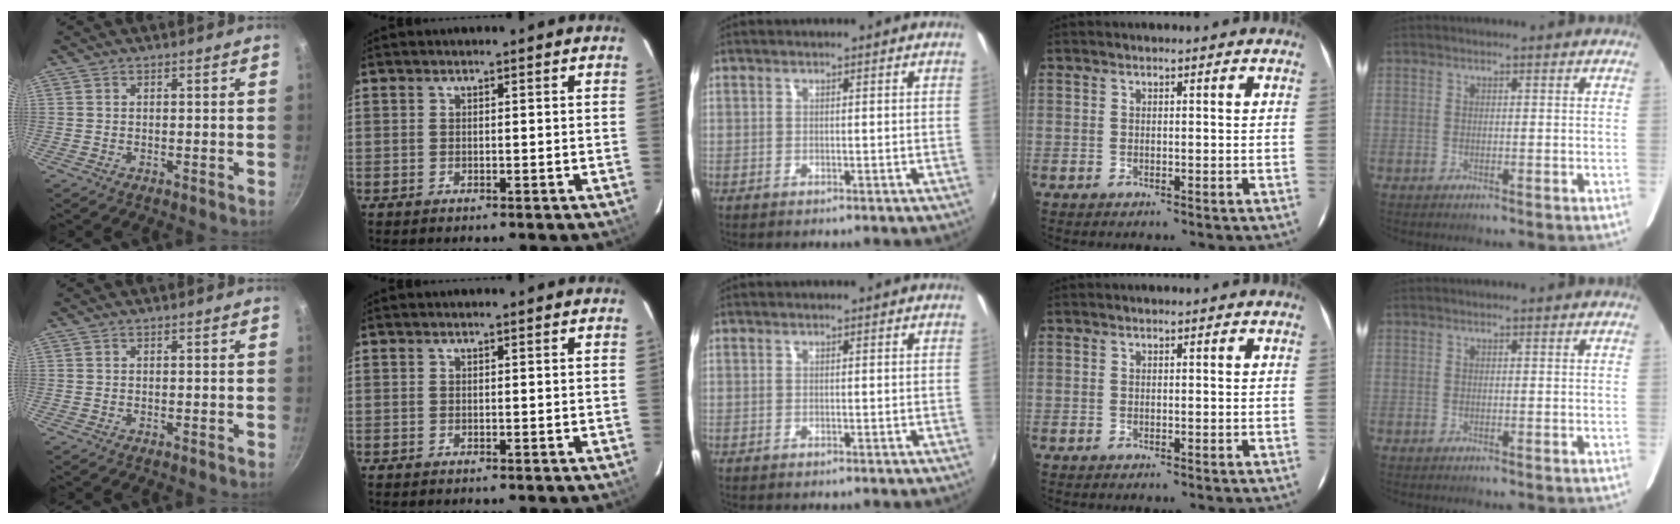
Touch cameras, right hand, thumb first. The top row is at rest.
{}